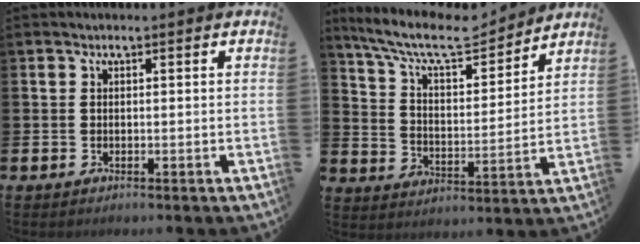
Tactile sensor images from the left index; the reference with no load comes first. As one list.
[{"total": 9.7, "force": [8.4, 2.7, 4.0], "torque": [-0.099, -0.054, 0.141]}]